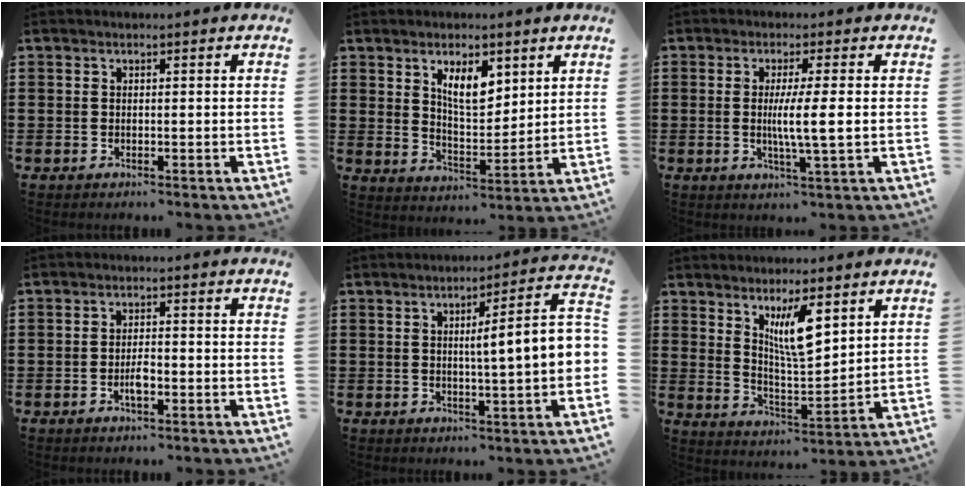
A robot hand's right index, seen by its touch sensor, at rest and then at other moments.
{"total": 6.6, "force": [3.6, 2.9, 4.8], "torque": [-0.088, -0.003, 0.060]}
{"total": 5.1, "force": [0.0, -0.1, 5.1], "torque": [-0.092, -0.008, -0.004]}
{"total": 2.6, "force": [-1.1, 0.8, 2.2], "torque": [-0.048, 0.000, -0.023]}
{"total": 7.2, "force": [0.5, 0.3, 7.2], "torque": [-0.117, -0.013, -0.002]}
{"total": 7.9, "force": [4.1, 2.2, 6.4], "torque": [-0.109, -0.015, 0.067]}